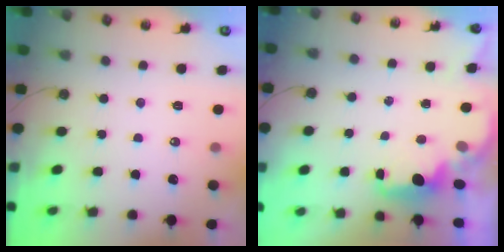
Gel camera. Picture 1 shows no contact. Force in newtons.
{"total": 2.0, "press": 1.9, "slide": 0.8}